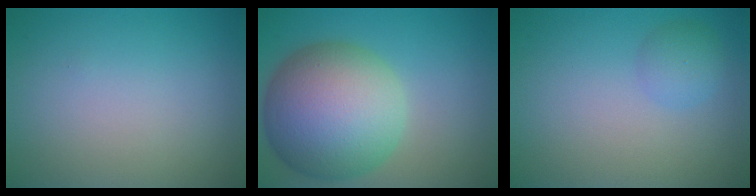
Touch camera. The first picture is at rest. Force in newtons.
{"total": 12.4, "press": 12.4, "slide": 0.5}
{"total": 1.9, "press": 1.9, "slide": 0.1}